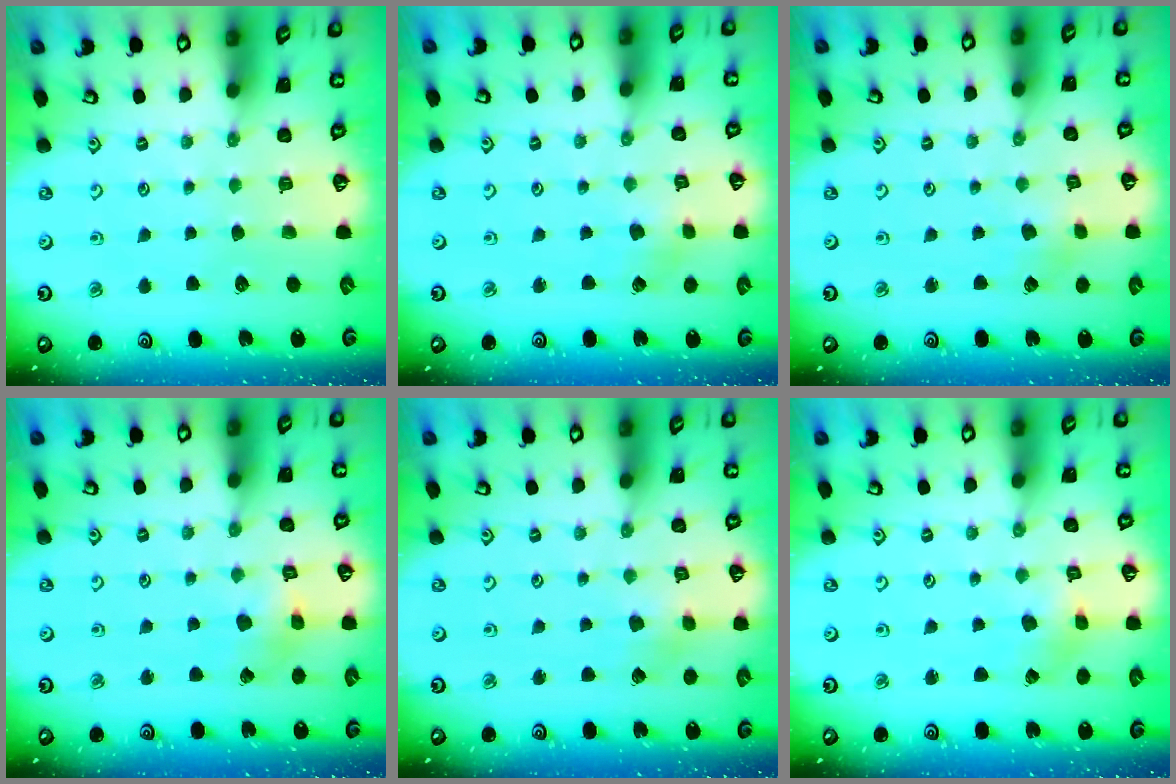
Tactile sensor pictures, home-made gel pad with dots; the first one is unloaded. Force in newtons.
{"total": 2.1, "press": 2.1, "slide": 0.3}
{"total": 1.7, "press": 1.7, "slide": 0.2}
{"total": 4.0, "press": 4.0, "slide": 0.4}
{"total": 2.6, "press": 2.5, "slide": 0.4}
{"total": 1.4, "press": 1.4, "slide": 0.2}